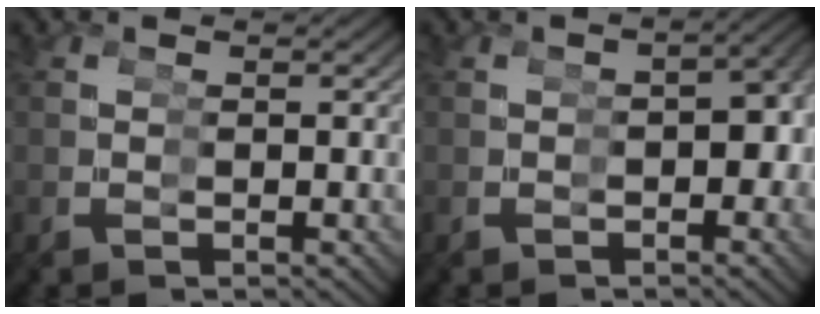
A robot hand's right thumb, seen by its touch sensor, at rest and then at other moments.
{"total": 5.1, "force": [-0.8, 2.9, 4.1], "torque": [-0.045, 0.001, -0.009]}